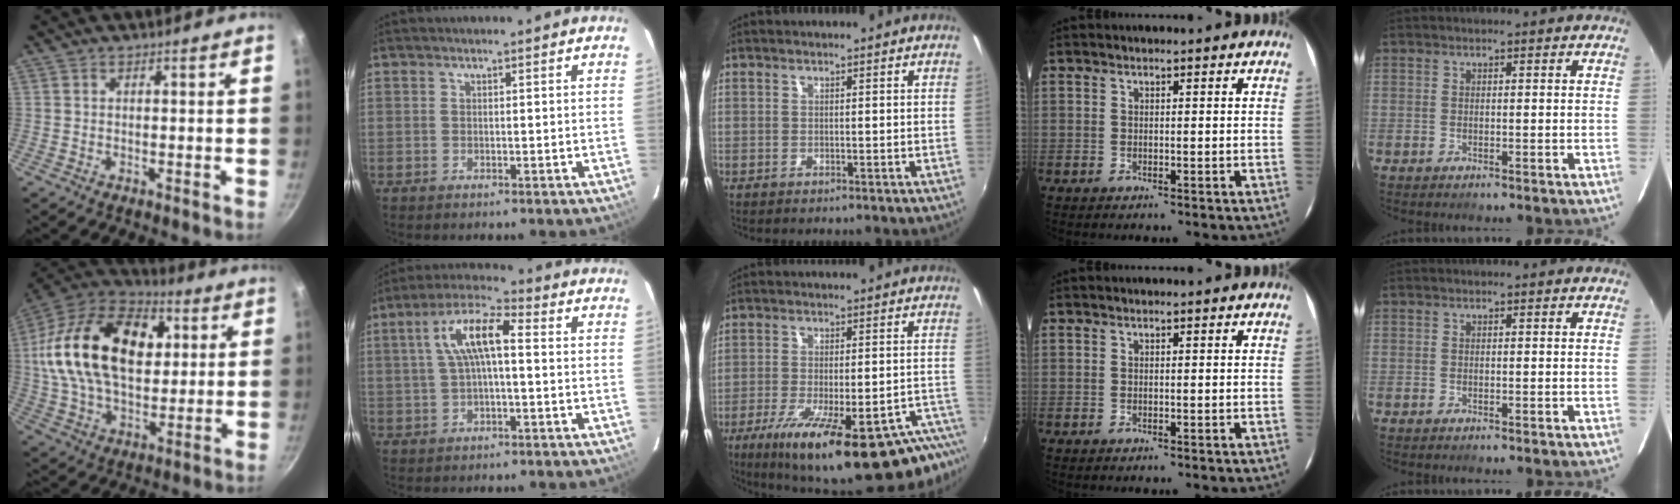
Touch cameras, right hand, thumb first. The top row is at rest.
{"thumb": {"total": 27.9, "force": [5.4, 17.5, 21.1], "torque": [-0.363, 0.016, 0.081]}, "index": {"total": 9.0, "force": [0.8, 2.7, 8.6], "torque": [-0.167, 0.024, 0.016]}, "middle": {"total": 24.9, "force": [-17.1, 4.7, 17.5], "torque": [-0.248, -0.052, -0.239]}}